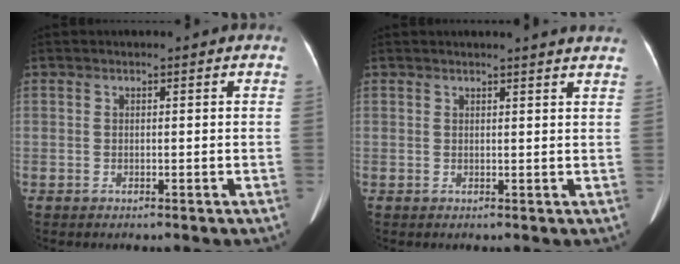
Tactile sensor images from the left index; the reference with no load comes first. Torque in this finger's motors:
{"motor_torque": [0.30, -0.34, 0.01, 0.00]}